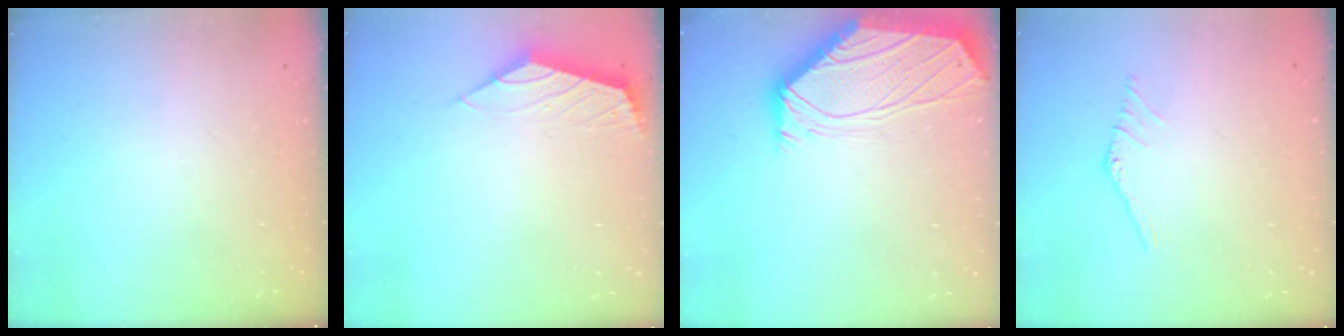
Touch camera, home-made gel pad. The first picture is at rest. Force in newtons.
{"total": 2.1, "press": 2.0, "slide": 0.6}
{"total": 0.0}
{"total": 0.0}